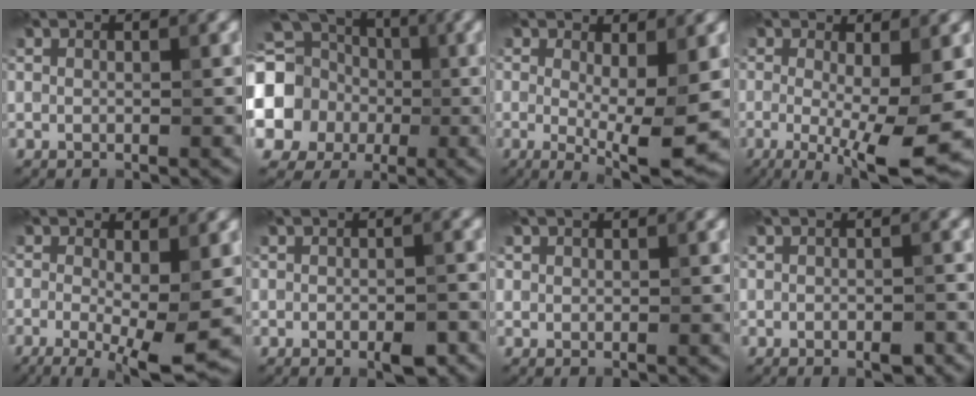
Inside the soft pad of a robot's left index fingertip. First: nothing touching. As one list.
[{"total": 16.9, "force": [-0.8, 15.6, 6.5], "torque": [-0.179, -0.007, -0.059]}, {"total": 6.2, "force": [-0.1, 1.7, 6.0], "torque": [-0.102, -0.018, 0.000]}, {"total": 8.6, "force": [-1.4, 2.0, 8.3], "torque": [-0.132, -0.019, -0.021]}, {"total": 7.1, "force": [-1.6, 1.9, 6.7], "torque": [-0.120, -0.014, -0.026]}, {"total": 2.6, "force": [-1.2, 1.1, 2.0], "torque": [-0.026, -0.002, -0.016]}, {"total": 0.7, "force": [0.3, 0.7, 0.0], "torque": [0.009, -0.003, 0.004]}, {"total": 1.7, "force": [-0.9, 0.8, 1.3], "torque": [-0.017, -0.001, -0.012]}]